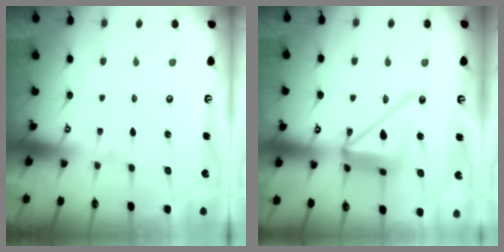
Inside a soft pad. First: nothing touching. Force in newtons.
{"total": 15.9, "press": 15.8, "slide": 1.4}